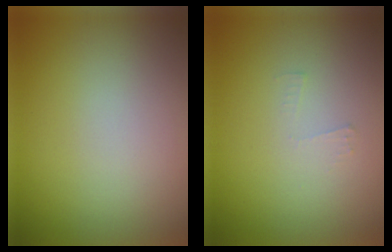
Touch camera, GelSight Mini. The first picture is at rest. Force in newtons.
{"total": 0.7, "press": 0.7, "slide": 0.1}